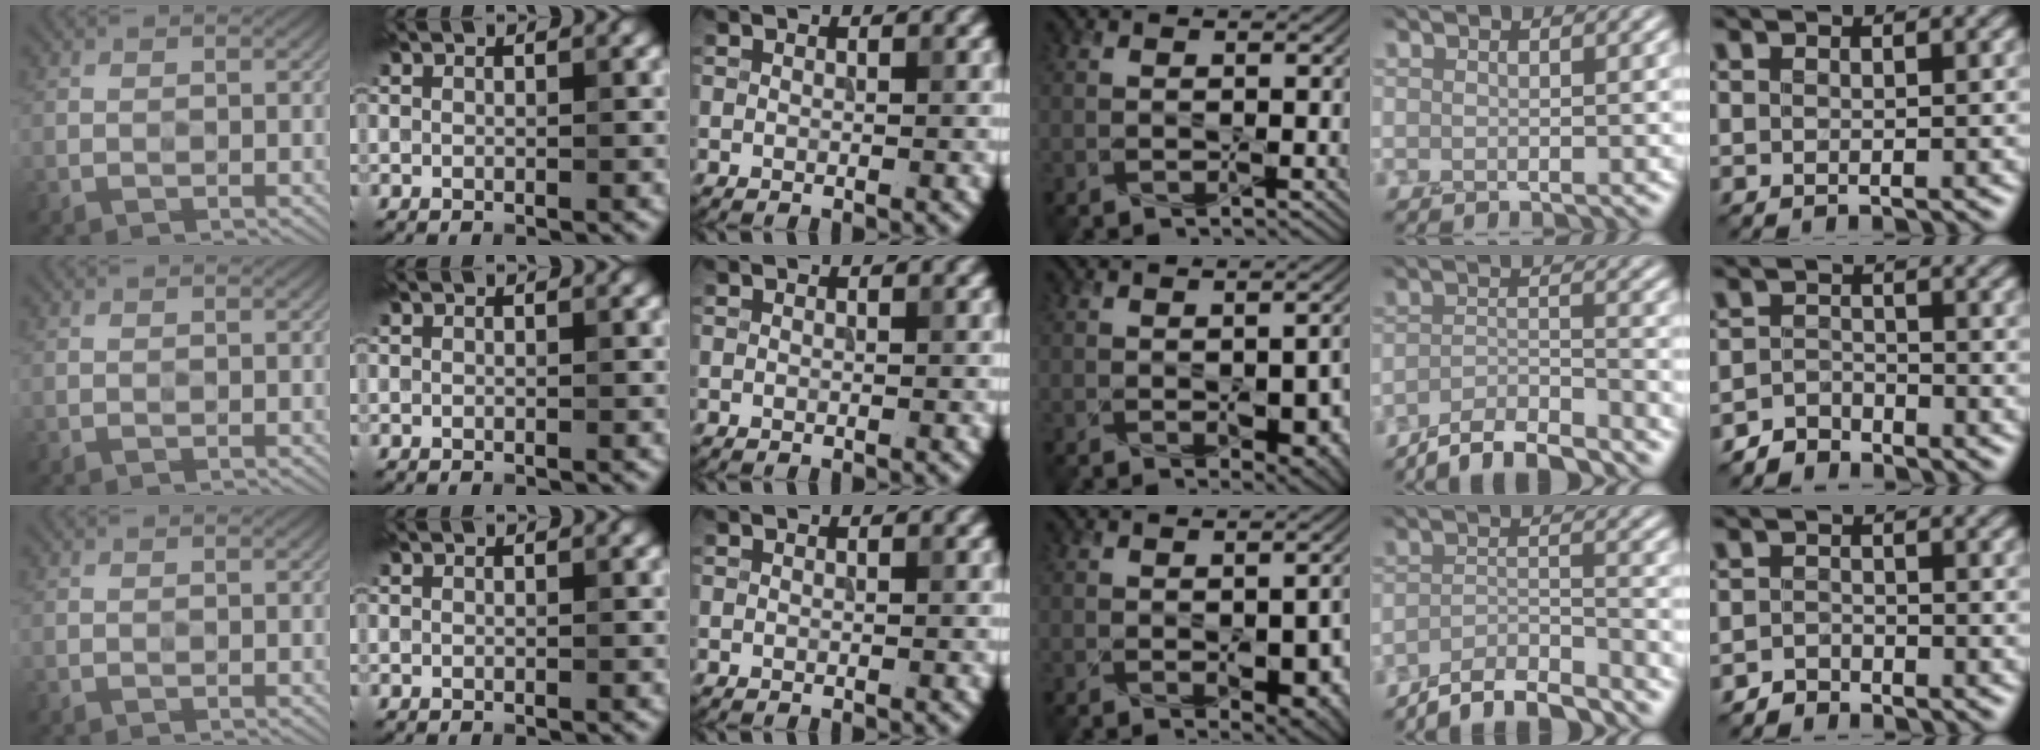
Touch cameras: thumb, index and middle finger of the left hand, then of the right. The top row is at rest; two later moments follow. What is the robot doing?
{"motion": "wipe", "object": "whiteboard"}